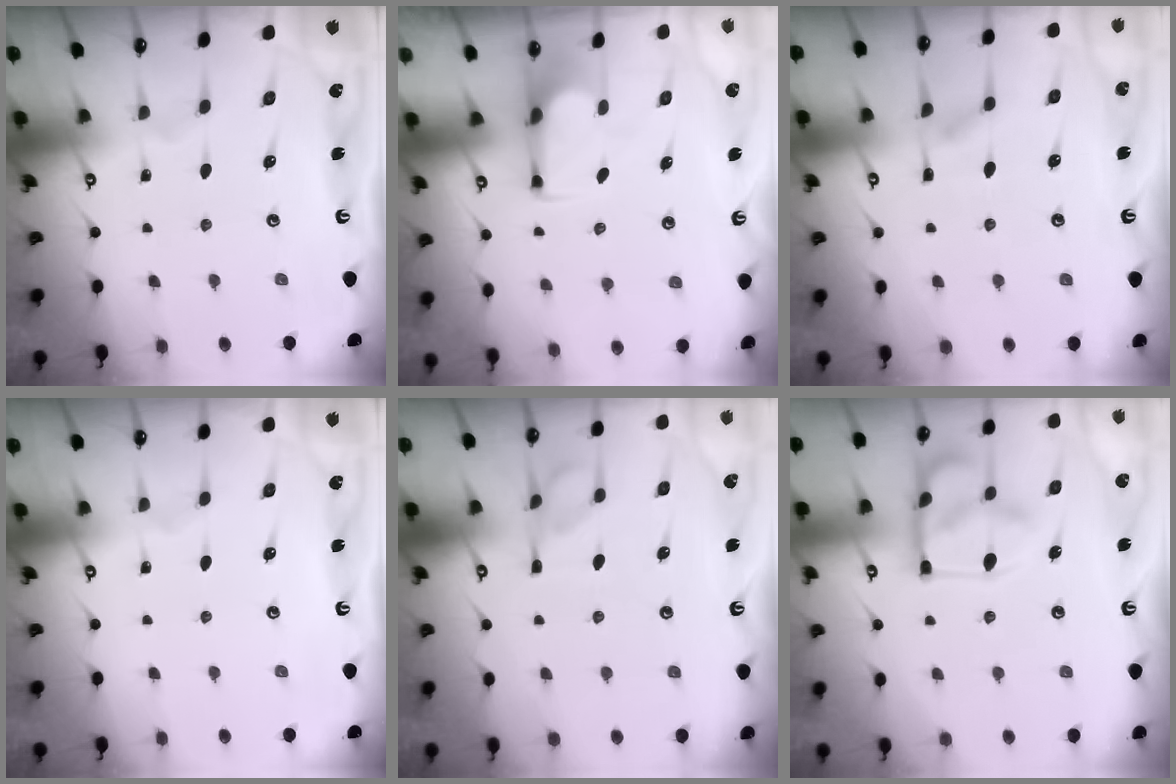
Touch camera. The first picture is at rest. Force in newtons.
{"total": 2.8, "press": 2.7, "slide": 0.8}
{"total": 1.4, "press": 0.5, "slide": 1.3}
{"total": 0.0}
{"total": 2.1, "press": 1.7, "slide": 1.1}
{"total": 15.9, "press": 15.9, "slide": 1.2}